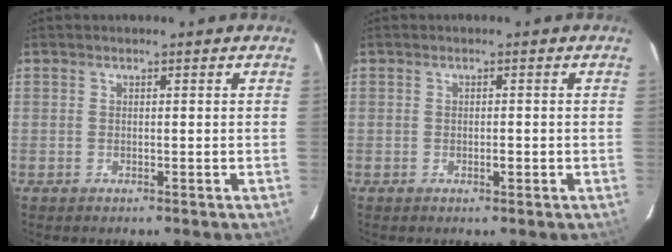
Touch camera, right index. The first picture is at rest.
{"total": 1.2, "force": [-0.3, 0.4, 1.1], "torque": [-0.020, 0.001, -0.004]}